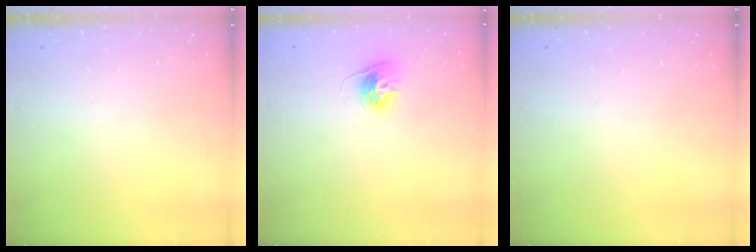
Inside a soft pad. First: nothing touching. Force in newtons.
{"total": 10.2, "press": 10.1, "slide": 0.7}
{"total": 0.0}